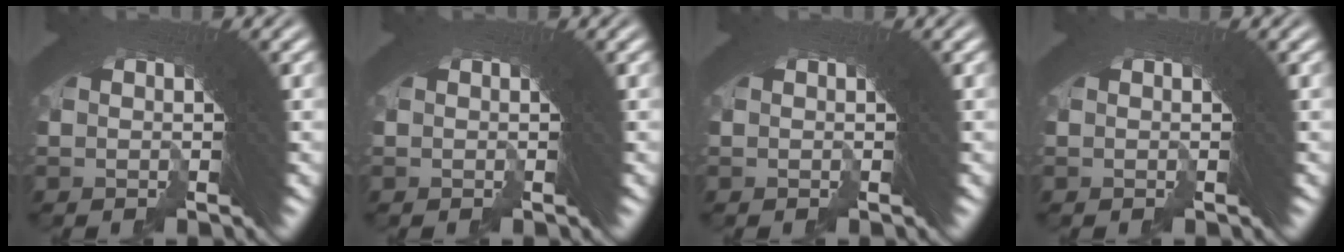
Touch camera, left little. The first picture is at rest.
{"total": 0.0}
{"total": 0.0}
{"total": 0.0}